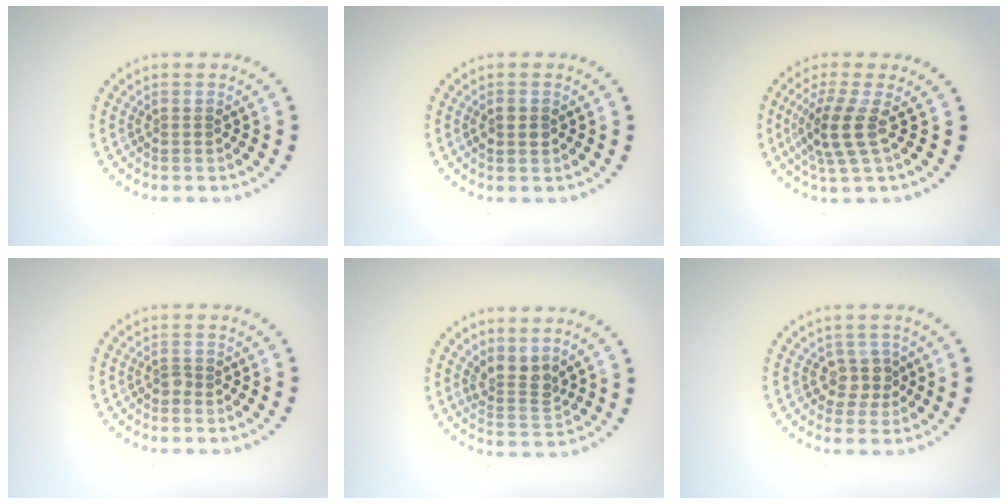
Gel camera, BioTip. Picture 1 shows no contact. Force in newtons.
{"total": 1.1, "press": 1.1, "slide": 0.1}
{"total": 3.5, "press": 2.7, "slide": 2.2}
{"total": 0.7, "press": 0.5, "slide": 0.5}
{"total": 2.6, "press": 2.0, "slide": 1.8}
{"total": 2.1, "press": 1.6, "slide": 1.3}